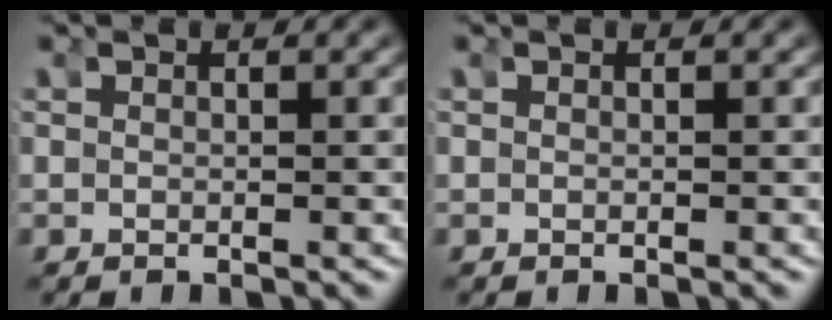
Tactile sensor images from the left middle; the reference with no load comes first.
{"total": 0.0}